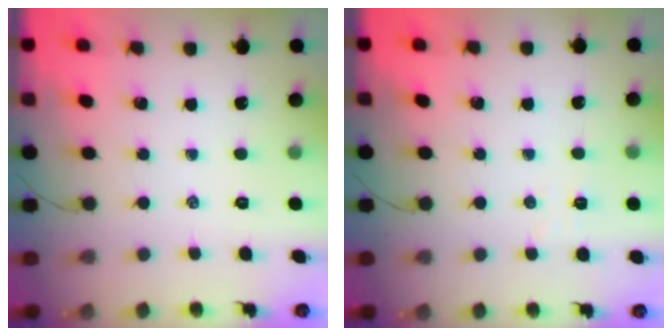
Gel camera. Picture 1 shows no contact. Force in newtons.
{"total": 2.6, "press": 2.5, "slide": 0.8}